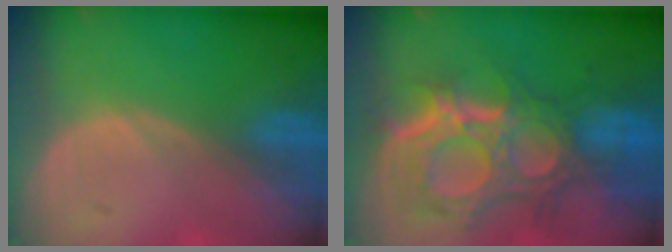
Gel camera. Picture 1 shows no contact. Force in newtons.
{"total": 12.0, "press": 10.7, "slide": 5.3}